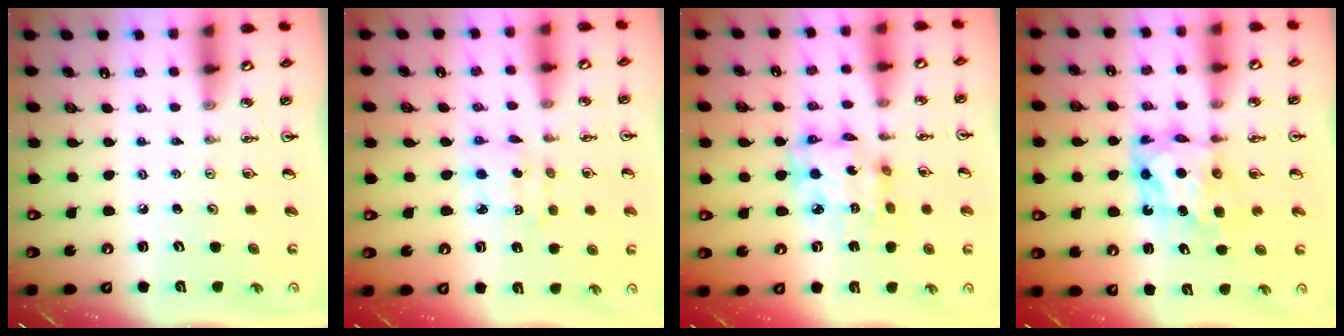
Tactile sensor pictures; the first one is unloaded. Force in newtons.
{"total": 2.9, "press": 2.9, "slide": 0.2}
{"total": 12.0, "press": 12.0, "slide": 1.1}
{"total": 7.4, "press": 7.4, "slide": 0.6}